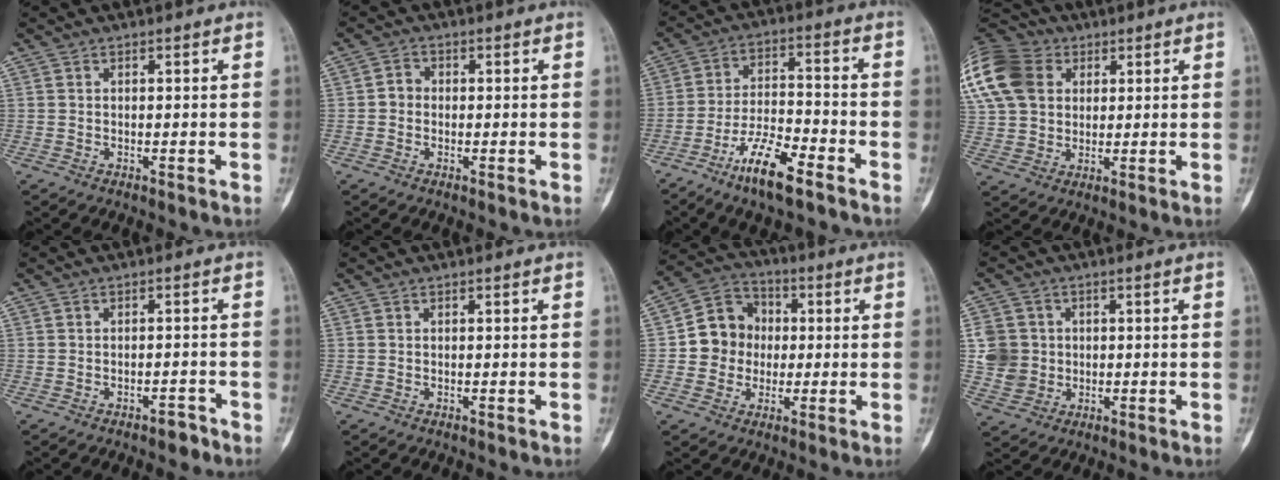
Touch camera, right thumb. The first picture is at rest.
{"total": 2.2, "force": [-0.4, 1.9, 1.0], "torque": [0.000, 0.008, -0.014]}
{"total": 11.1, "force": [-7.3, 2.7, 7.9], "torque": [-0.148, 0.040, -0.133]}
{"total": 25.8, "force": [8.9, 19.6, 14.2], "torque": [-0.358, 0.066, 0.176]}
{"total": 2.2, "force": [-1.7, 0.8, 1.1], "torque": [-0.010, 0.015, -0.024]}
{"total": 0.0}
{"total": 9.9, "force": [-0.3, 9.2, 3.8], "torque": [-0.022, 0.025, -0.017]}
{"total": 7.1, "force": [0.5, 6.7, 2.2], "torque": [-0.021, 0.001, 0.013]}